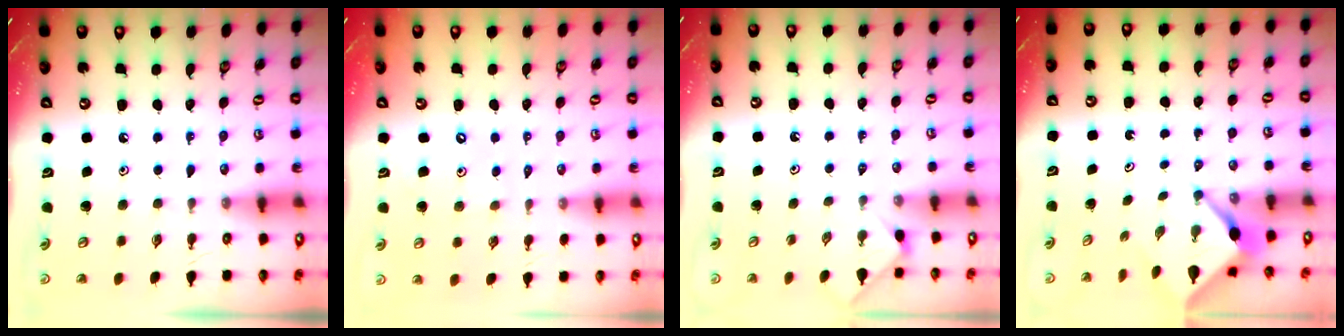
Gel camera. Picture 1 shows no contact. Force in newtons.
{"total": 3.2, "press": 3.1, "slide": 0.5}
{"total": 1.8, "press": 1.7, "slide": 0.4}
{"total": 3.3, "press": 3.3, "slide": 0.2}